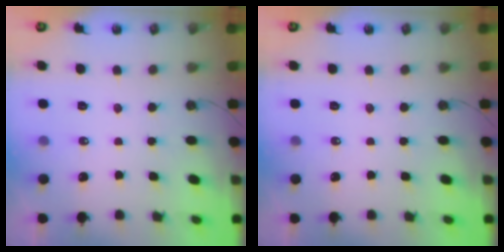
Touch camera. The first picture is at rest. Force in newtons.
{"total": 0.0}